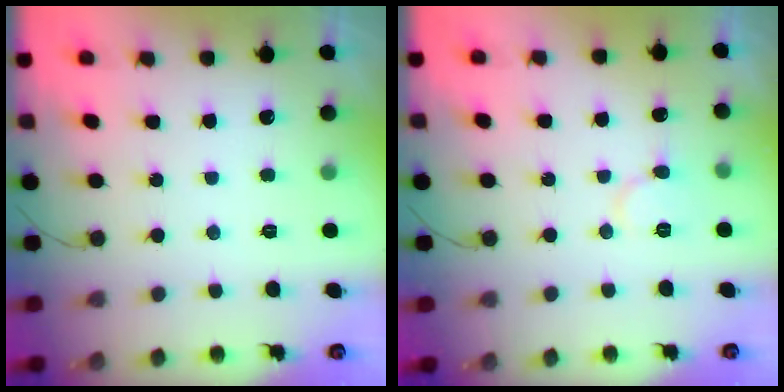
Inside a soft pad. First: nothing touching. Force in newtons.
{"total": 6.3, "press": 6.3, "slide": 0.6}